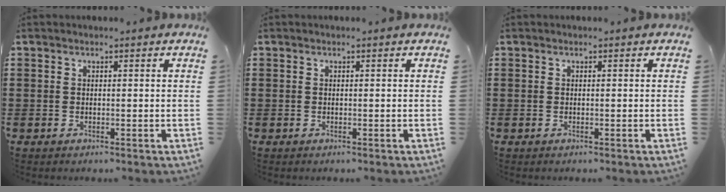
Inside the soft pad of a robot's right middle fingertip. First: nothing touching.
{"total": 0.0}
{"total": 0.0}